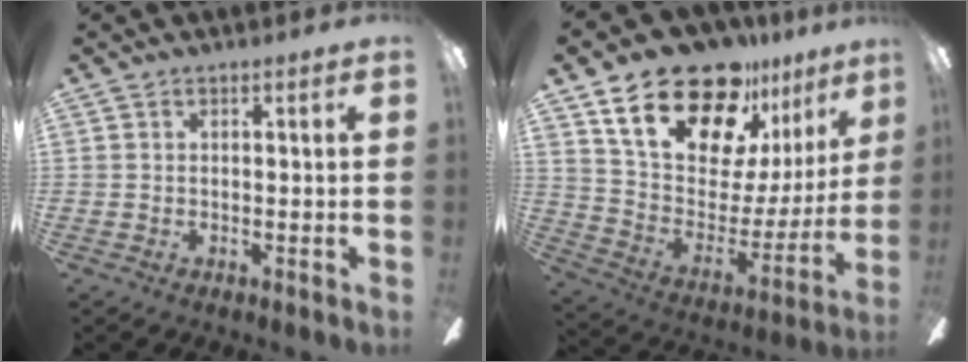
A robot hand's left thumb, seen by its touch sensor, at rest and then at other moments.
{"total": 24.2, "force": [17.6, 11.2, 12.3], "torque": [-0.204, -0.116, 0.320]}